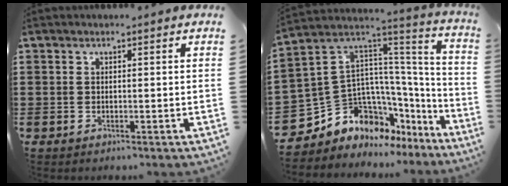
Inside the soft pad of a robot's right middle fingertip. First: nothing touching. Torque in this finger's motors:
{"motor_torque": [2.14, 0.00, 0.18, 0.03]}